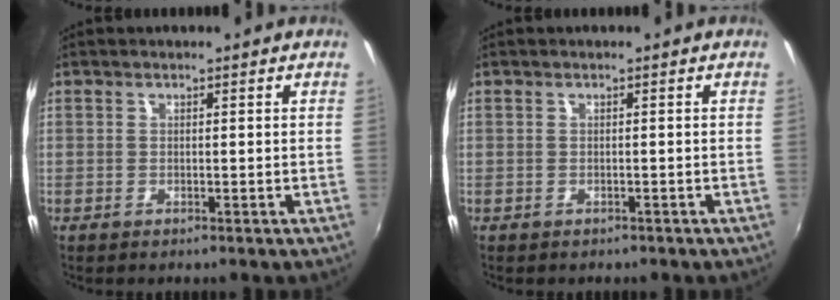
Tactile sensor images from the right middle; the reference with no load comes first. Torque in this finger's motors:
{"motor_torque": [-0.20, -0.02, -0.08, 0.01]}